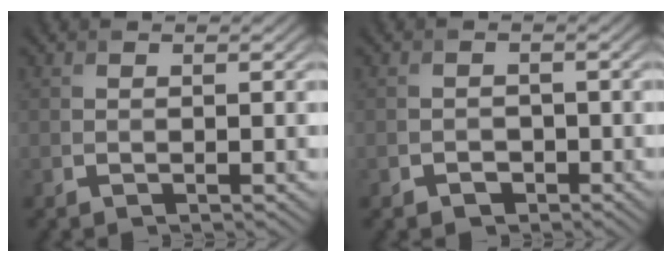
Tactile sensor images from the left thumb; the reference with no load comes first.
{"total": 1.5, "force": [-0.9, 1.1, -0.2], "torque": [0.010, -0.003, -0.018]}